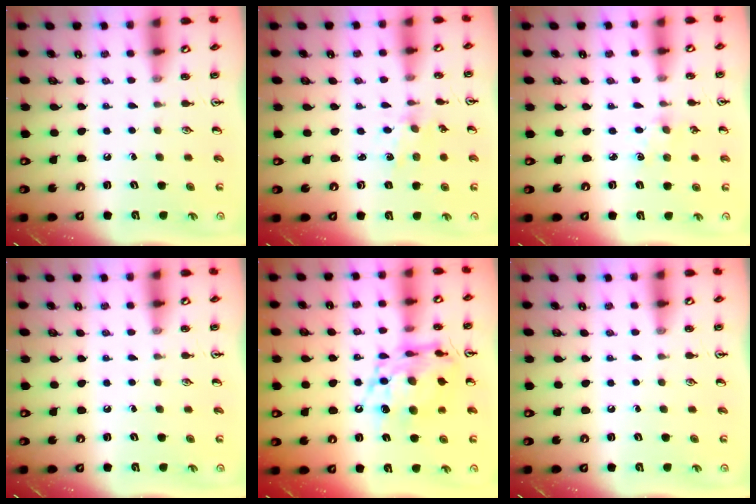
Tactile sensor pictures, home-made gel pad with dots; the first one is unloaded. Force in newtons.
{"total": 1.1, "press": 1.1, "slide": 0.3}
{"total": 2.5, "press": 2.5, "slide": 0.4}
{"total": 0.0}
{"total": 13.4, "press": 13.3, "slide": 1.3}
{"total": 0.0}